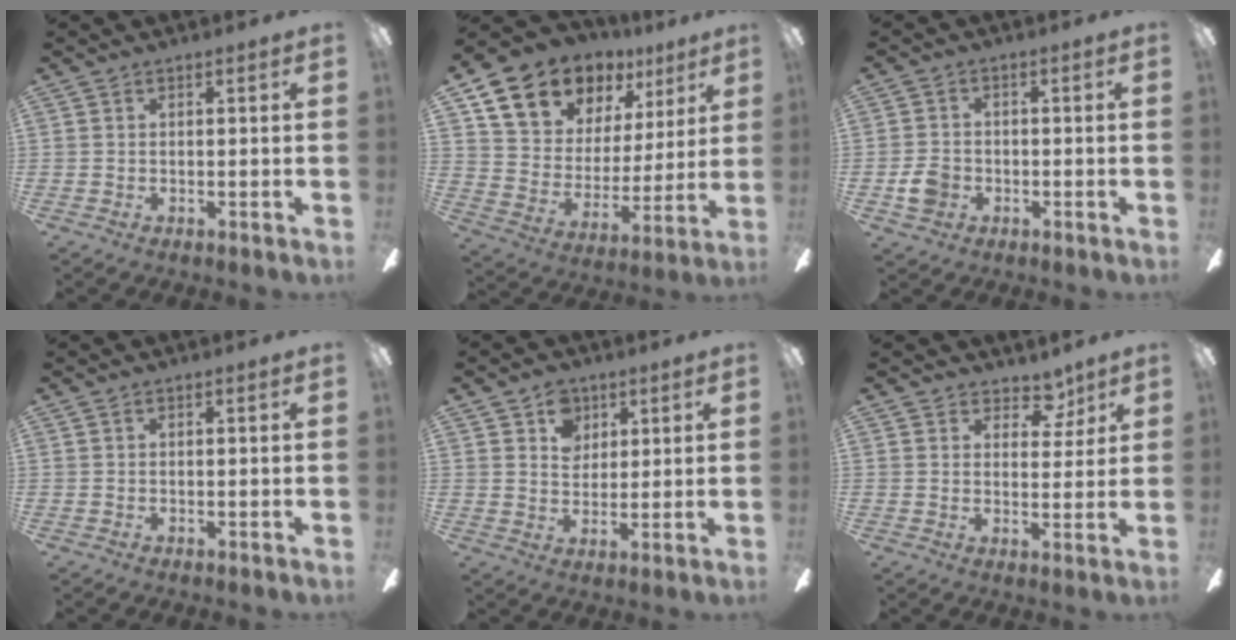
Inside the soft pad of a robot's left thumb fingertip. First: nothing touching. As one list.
[{"total": 13.9, "force": [10.8, 8.2, 2.8], "torque": [-0.072, -0.082, 0.203]}, {"total": 5.0, "force": [-1.6, 4.2, 2.2], "torque": [-0.032, 0.003, -0.031]}, {"total": 0.0}, {"total": 6.8, "force": [3.7, 5.4, 2.0], "torque": [-0.029, -0.001, 0.065]}, {"total": 6.0, "force": [4.4, 3.7, 1.6], "torque": [-0.008, -0.027, 0.077]}]